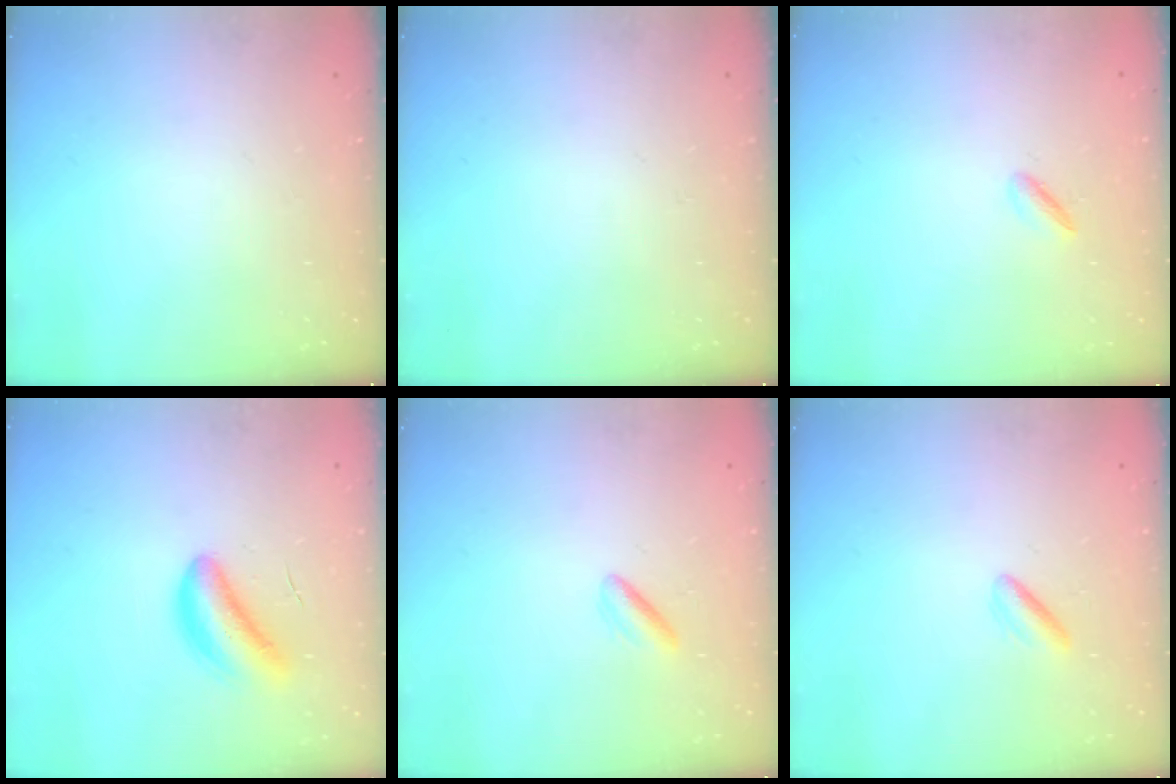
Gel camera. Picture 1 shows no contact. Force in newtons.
{"total": 0.0}
{"total": 2.0, "press": 2.0, "slide": 0.4}
{"total": 5.2, "press": 4.9, "slide": 1.7}
{"total": 2.9, "press": 2.7, "slide": 1.1}
{"total": 2.9, "press": 2.7, "slide": 1.1}